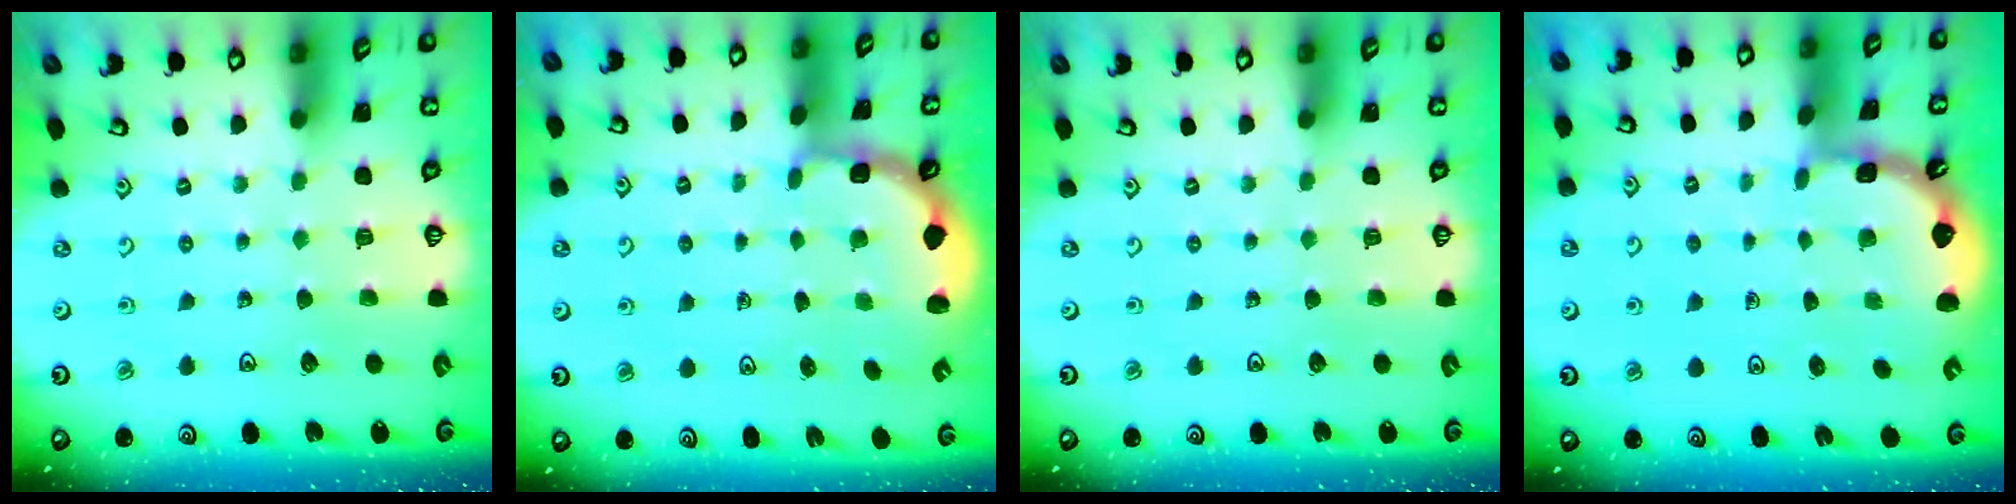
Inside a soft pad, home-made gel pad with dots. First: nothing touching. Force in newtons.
{"total": 2.4, "press": 1.7, "slide": 1.6}
{"total": 0.0}
{"total": 1.3, "press": 1.3, "slide": 0.1}